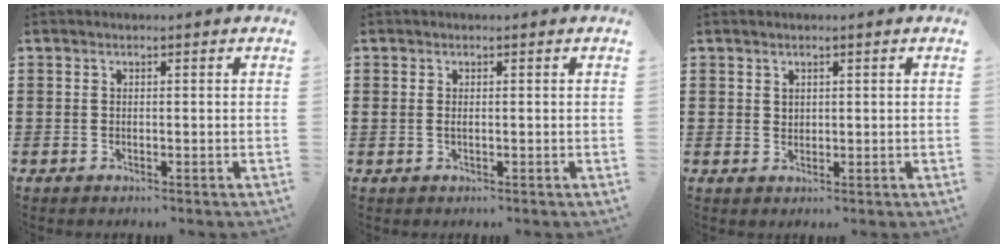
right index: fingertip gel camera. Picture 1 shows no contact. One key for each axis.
{"total": 0.6, "fx": 0.0, "fy": 0.2, "fz": 0.6, "tx": -0.013, "ty": -0.001, "tz": 0.000}
{"total": 1.2, "fx": 1.0, "fy": 0.7, "fz": 0.2, "tx": -0.005, "ty": 0.002, "tz": 0.019}